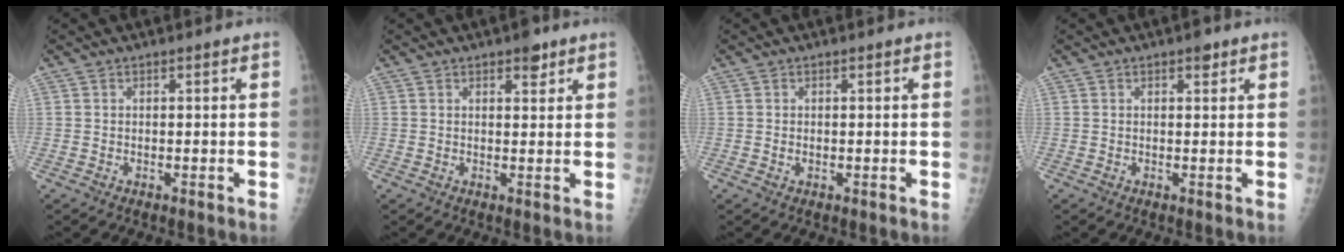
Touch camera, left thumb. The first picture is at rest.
{"total": 3.0, "force": [2.0, 1.3, 1.9], "torque": [-0.012, -0.009, 0.026]}
{"total": 0.9, "force": [0.2, 0.5, 0.7], "torque": [-0.011, 0.001, 0.008]}
{"total": 1.7, "force": [1.1, 0.7, 1.1], "torque": [-0.008, -0.003, 0.012]}